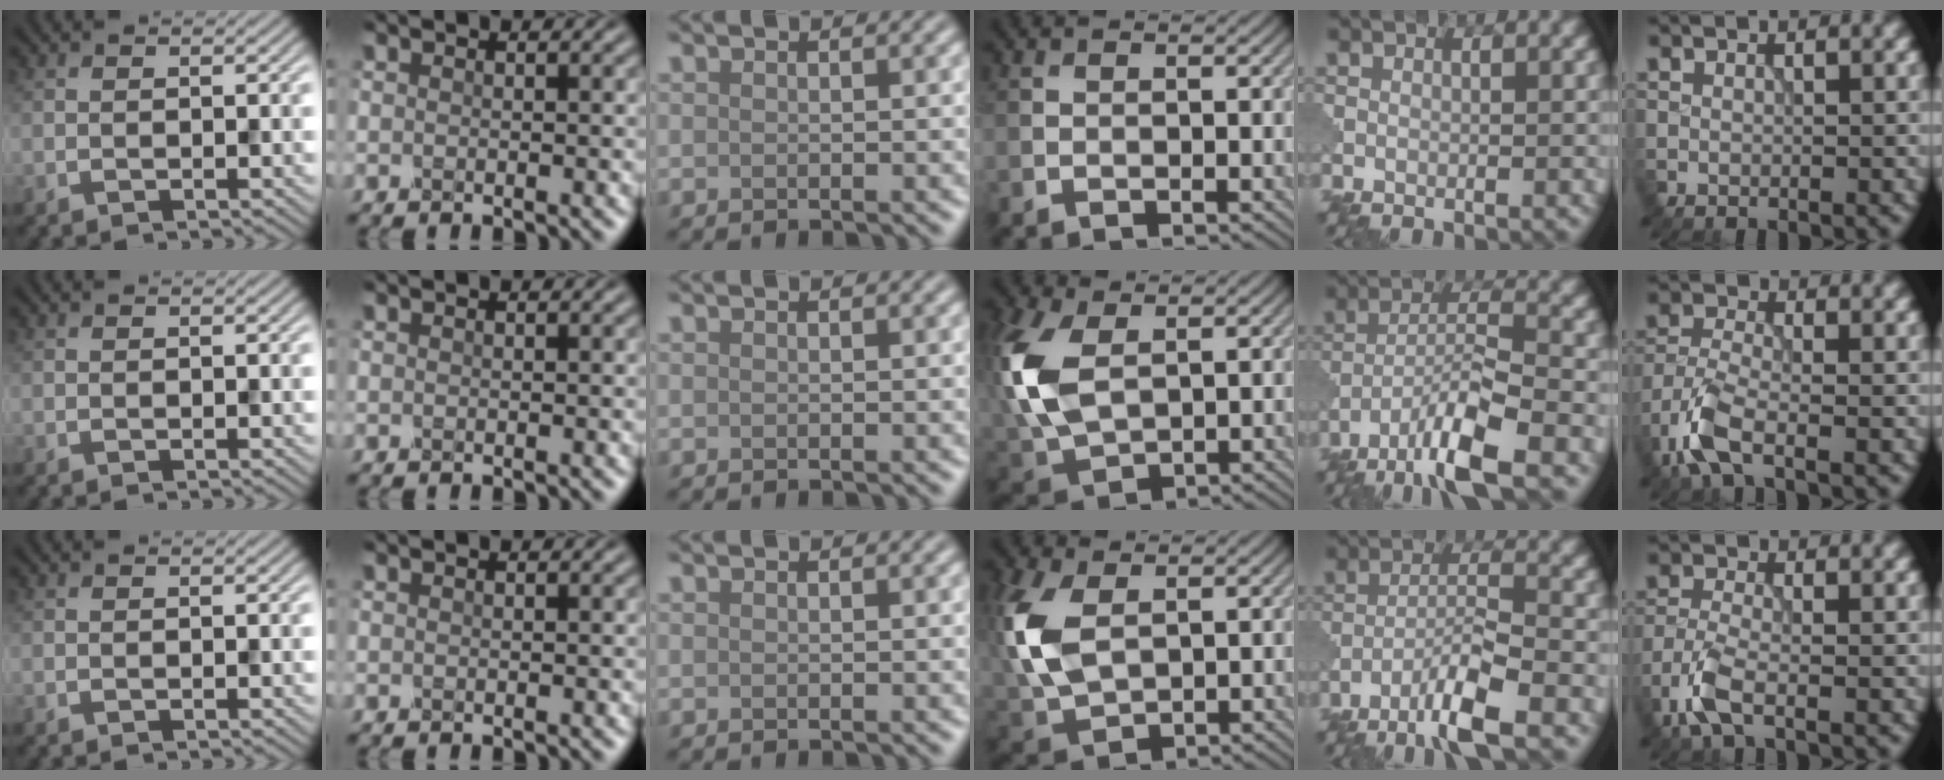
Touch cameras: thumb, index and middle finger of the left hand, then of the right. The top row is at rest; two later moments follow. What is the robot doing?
{"motion": "squeeze", "object": "clothespin"}